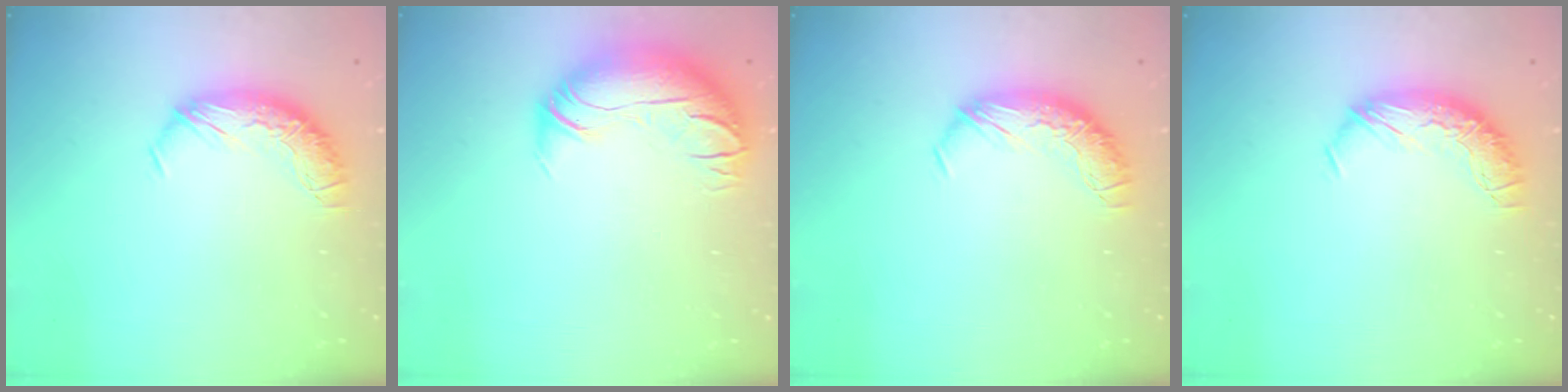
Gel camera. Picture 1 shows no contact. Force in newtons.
{"total": 2.6, "press": 0.4, "slide": 2.6}
{"total": 0.0}
{"total": 0.0}